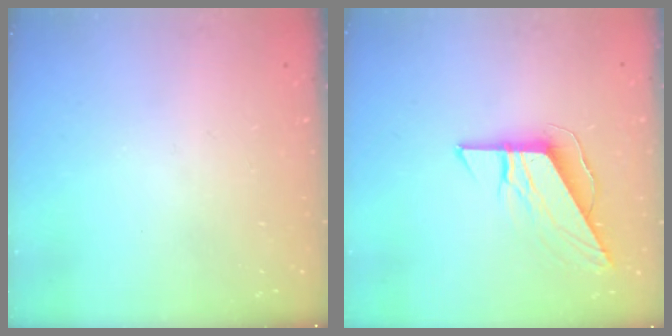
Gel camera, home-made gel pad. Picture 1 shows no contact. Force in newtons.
{"total": 9.1, "press": 9.1, "slide": 0.7}